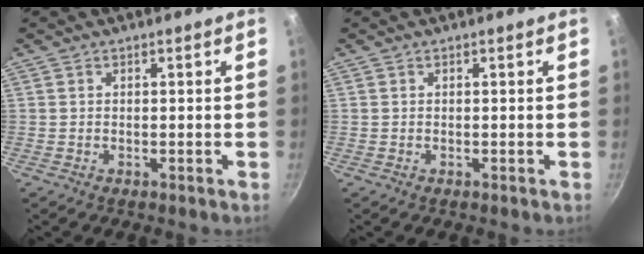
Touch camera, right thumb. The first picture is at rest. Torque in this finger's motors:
{"motor_torque": [-0.04, -0.04, 0.11, 0.11, 0.04]}